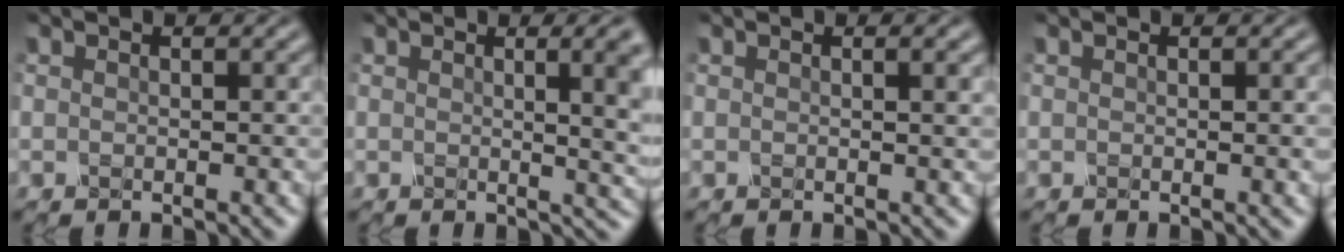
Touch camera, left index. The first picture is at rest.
{"total": 7.7, "force": [1.4, 3.4, 6.8], "torque": [-0.028, 0.043, 0.001]}
{"total": 2.5, "force": [1.0, 1.2, 2.0], "torque": [-0.005, 0.017, -0.006]}
{"total": 1.8, "force": [0.3, 0.8, 1.6], "torque": [-0.003, 0.008, -0.004]}